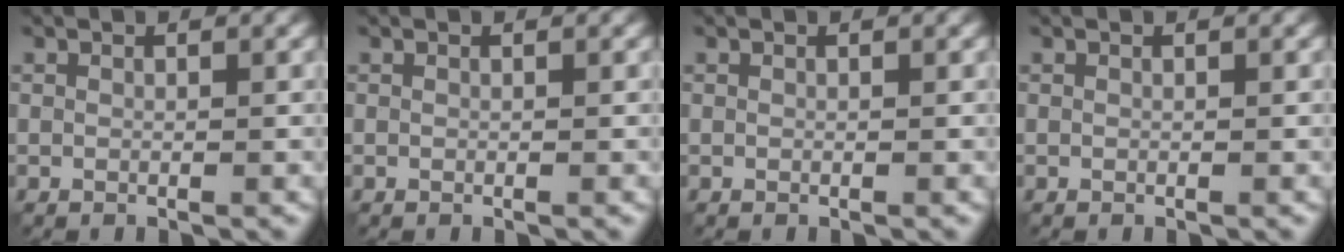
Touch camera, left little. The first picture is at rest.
{"total": 0.0}
{"total": 0.0}
{"total": 0.0}